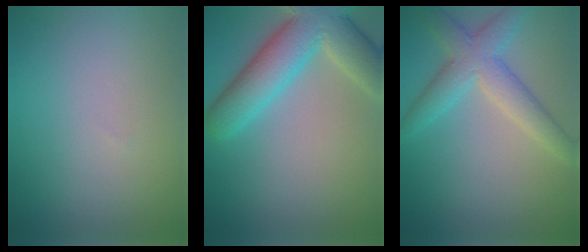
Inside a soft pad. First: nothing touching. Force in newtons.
{"total": 8.4, "press": 8.4, "slide": 0.6}
{"total": 4.5, "press": 4.5, "slide": 0.2}